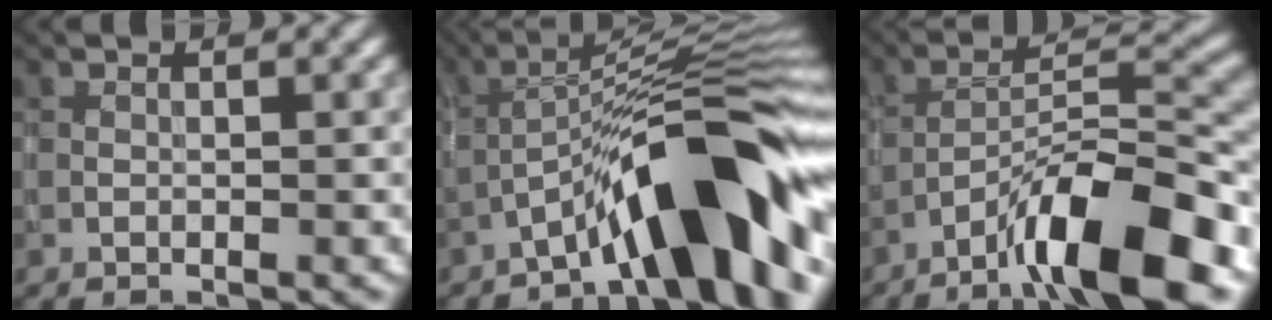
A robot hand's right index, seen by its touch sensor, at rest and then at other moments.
{"total": 11.6, "force": [-6.0, 2.3, 9.6], "torque": [-0.131, 0.028, -0.103]}
{"total": 10.4, "force": [-6.3, 2.2, 8.0], "torque": [-0.127, 0.013, -0.108]}